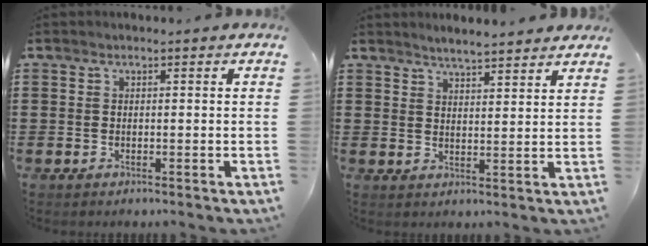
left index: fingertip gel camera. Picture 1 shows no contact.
{"total": 3.3, "force": [3.3, -0.1, 0.5], "torque": [-0.020, -0.010, 0.059]}